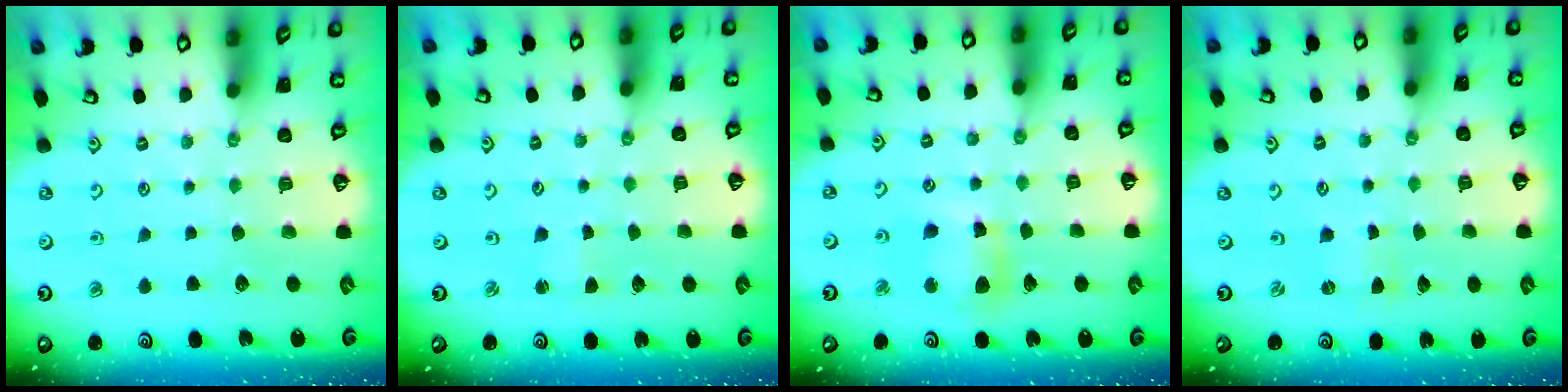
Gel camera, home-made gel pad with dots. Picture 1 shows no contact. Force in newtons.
{"total": 1.6, "press": 1.6, "slide": 0.3}
{"total": 11.3, "press": 11.2, "slide": 1.5}
{"total": 0.0}